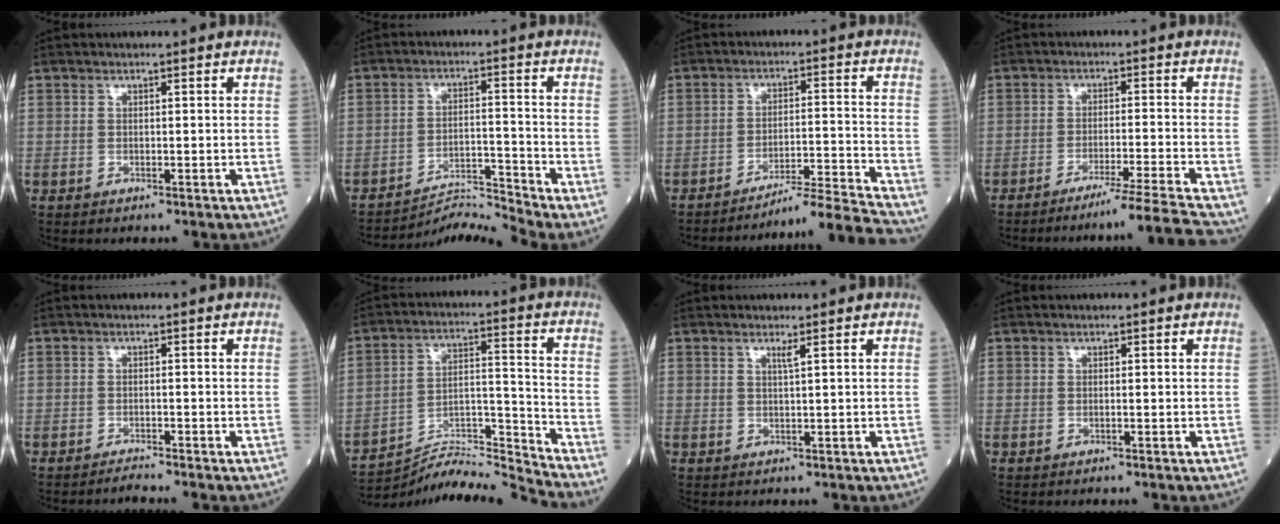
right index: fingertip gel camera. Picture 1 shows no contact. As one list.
[{"total": 6.9, "force": [-5.9, -3.2, -1.5], "torque": [0.014, 0.002, -0.101]}, {"total": 10.7, "force": [-9.9, -3.8, 1.1], "torque": [-0.005, 0.008, -0.162]}, {"total": 9.3, "force": [-8.2, -2.9, 3.4], "torque": [-0.031, -0.009, -0.133]}, {"total": 1.5, "force": [-1.4, -0.5, 0.0], "torque": [-0.001, -0.006, -0.024]}, {"total": 14.3, "force": [-13.9, -3.0, 1.2], "torque": [-0.017, 0.034, -0.242]}, {"total": 1.0, "force": [0.6, -0.3, 0.8], "torque": [-0.023, -0.007, 0.013]}, {"total": 0.0}]